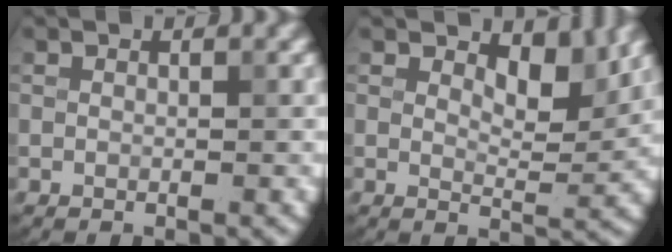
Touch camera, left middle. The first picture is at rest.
{"total": 3.7, "force": [2.4, 1.5, 2.4], "torque": [-0.037, -0.008, 0.031]}